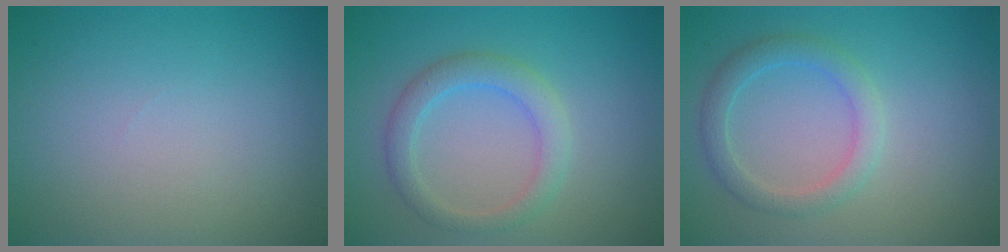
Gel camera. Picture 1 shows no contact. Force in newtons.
{"total": 2.9, "press": 2.9, "slide": 0.2}
{"total": 2.7, "press": 2.7, "slide": 0.0}